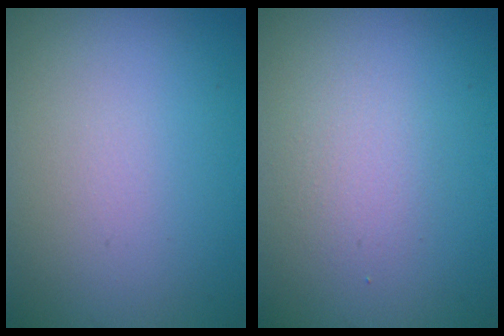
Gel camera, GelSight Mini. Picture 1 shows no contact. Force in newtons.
{"total": 1.6, "press": 1.6, "slide": 0.0}